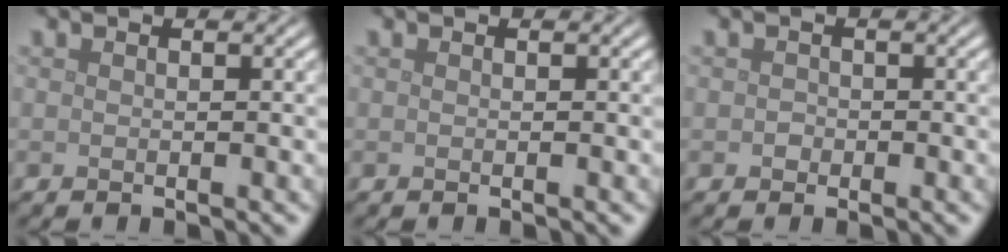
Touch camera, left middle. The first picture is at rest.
{"total": 0.0}
{"total": 0.5, "force": [-0.1, 0.5, 0.1], "torque": [0.000, -0.003, -0.004]}